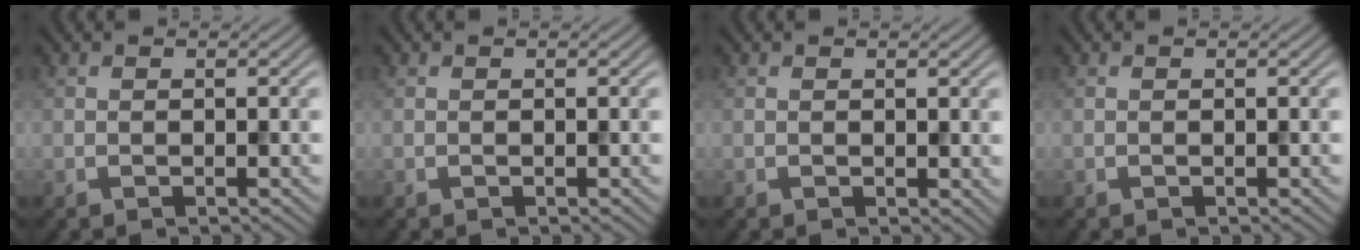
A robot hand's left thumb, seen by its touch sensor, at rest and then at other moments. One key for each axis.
{"total": 0.0}
{"total": 0.6, "fx": 0.3, "fy": 0.4, "fz": 0.3, "tx": 0.000, "ty": -0.003, "tz": 0.005}
{"total": 0.0}